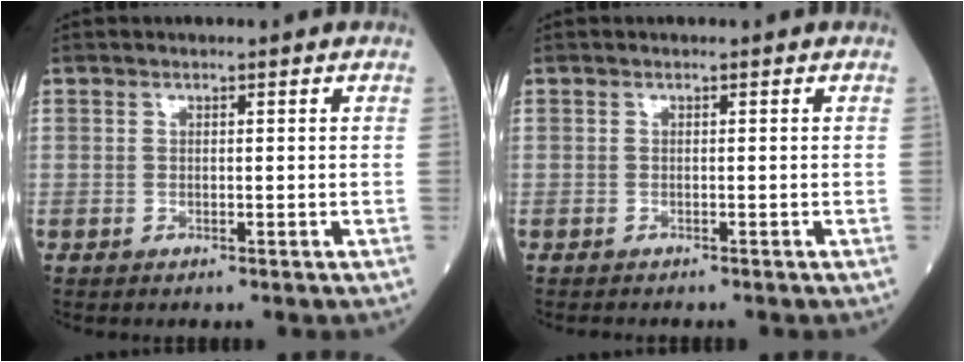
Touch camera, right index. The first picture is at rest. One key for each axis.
{"total": 1.2, "fx": -1.1, "fy": 0.2, "fz": 0.4, "tx": -0.010, "ty": -0.004, "tz": -0.016}